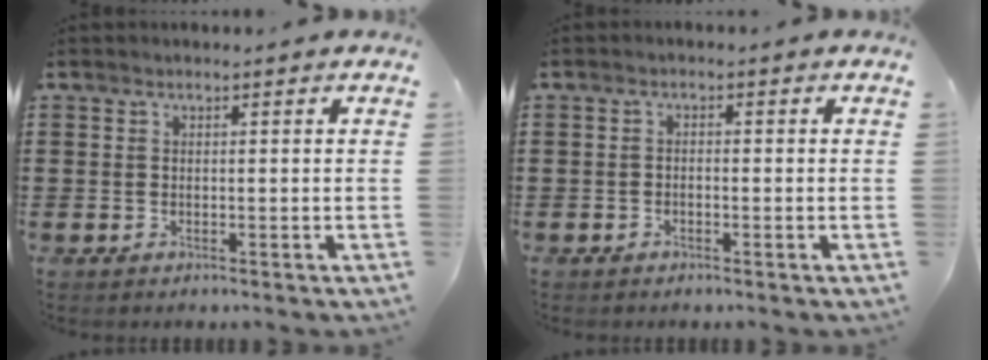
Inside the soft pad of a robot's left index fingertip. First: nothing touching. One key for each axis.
{"total": 0.9, "fx": -0.9, "fy": 0.2, "fz": 0.2, "tx": -0.008, "ty": -0.002, "tz": -0.017}